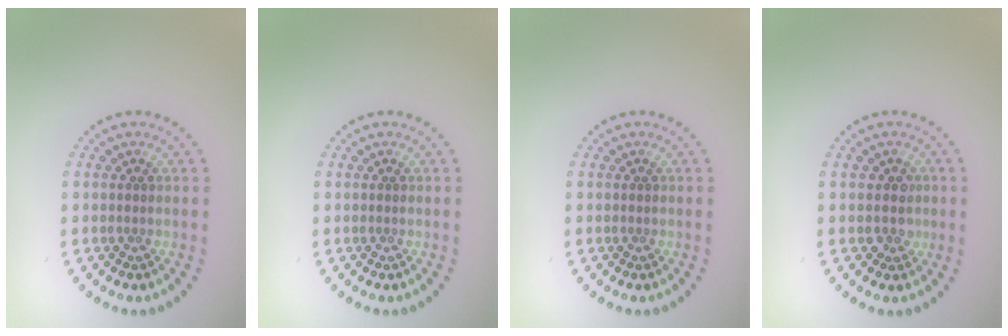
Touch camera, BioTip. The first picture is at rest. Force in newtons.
{"total": 0.0}
{"total": 0.0}
{"total": 1.6, "press": 1.4, "slide": 0.7}